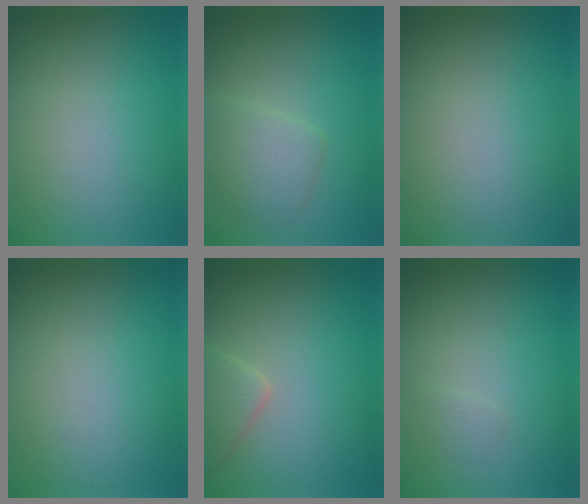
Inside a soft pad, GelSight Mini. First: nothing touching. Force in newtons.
{"total": 2.9, "press": 2.9, "slide": 0.2}
{"total": 0.0}
{"total": 0.0}
{"total": 2.2, "press": 2.2, "slide": 0.1}
{"total": 0.6, "press": 0.6, "slide": 0.0}